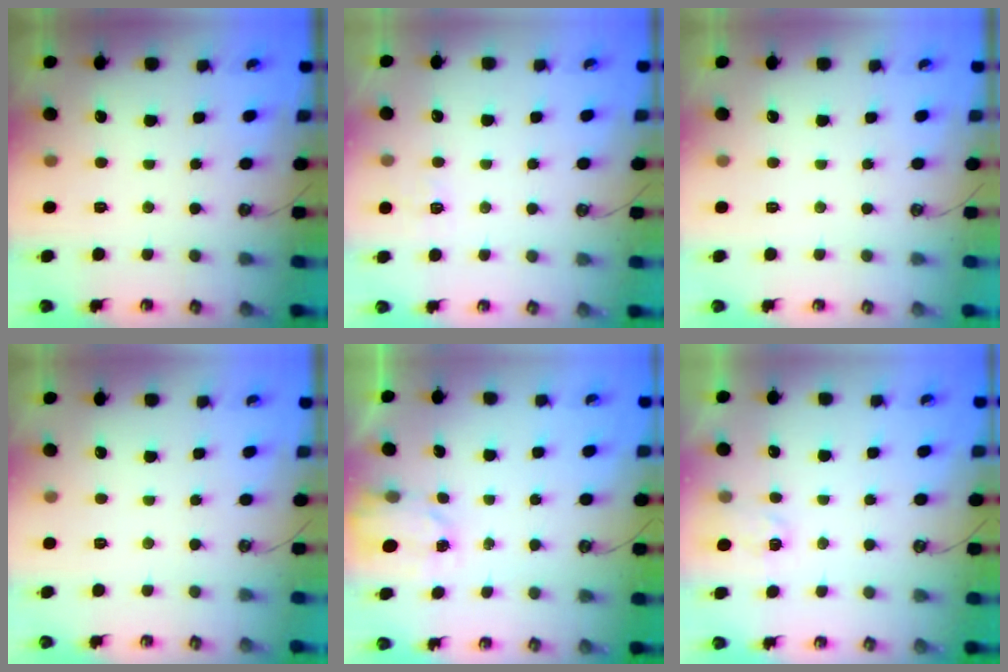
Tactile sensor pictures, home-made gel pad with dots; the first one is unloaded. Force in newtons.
{"total": 2.8, "press": 2.8, "slide": 0.4}
{"total": 0.0}
{"total": 0.0}
{"total": 1.6, "press": 1.6, "slide": 0.3}
{"total": 2.9, "press": 2.9, "slide": 0.4}